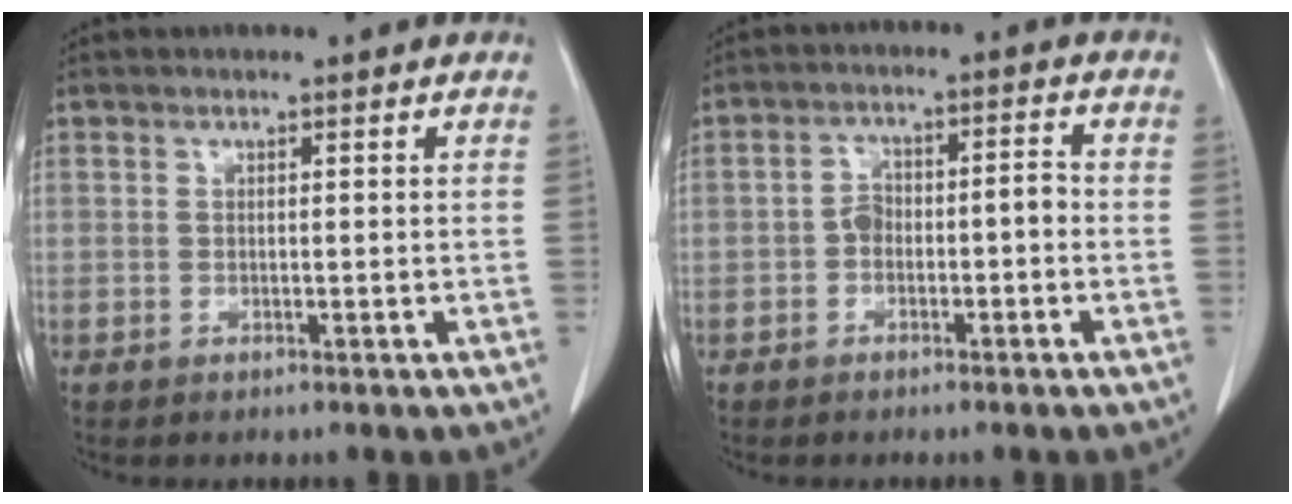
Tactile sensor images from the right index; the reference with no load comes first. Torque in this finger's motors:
{"motor_torque": [0.62, -0.39, 0.25, 0.06]}